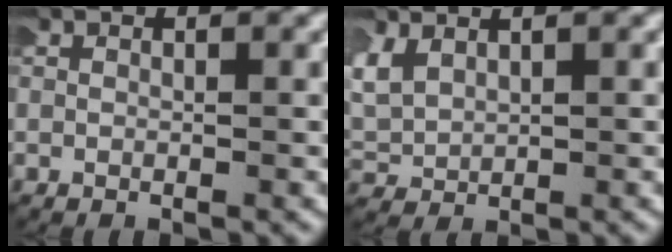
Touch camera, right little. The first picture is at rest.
{"total": 3.7, "force": [1.2, 2.9, 1.9], "torque": [-0.066, -0.005, 0.032]}